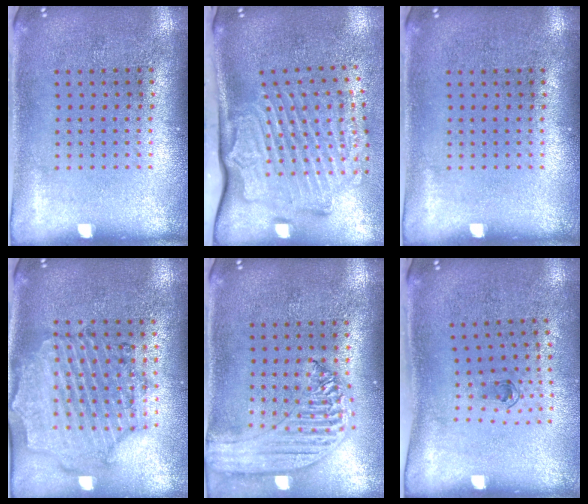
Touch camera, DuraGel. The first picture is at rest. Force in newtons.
{"total": 3.3, "press": 2.3, "slide": 2.3}
{"total": 0.0}
{"total": 1.6, "press": 1.6, "slide": 0.3}
{"total": 1.7, "press": 1.6, "slide": 0.5}
{"total": 0.7, "press": 0.4, "slide": 0.6}